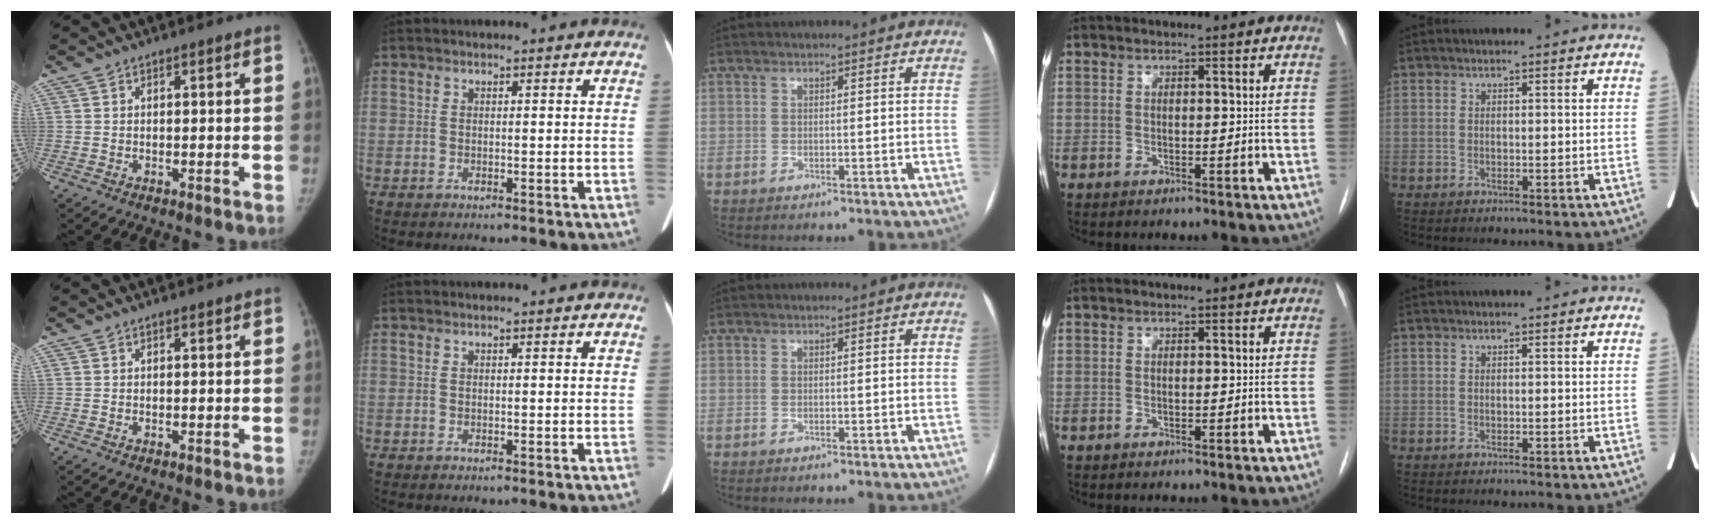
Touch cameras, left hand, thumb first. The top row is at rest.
{}